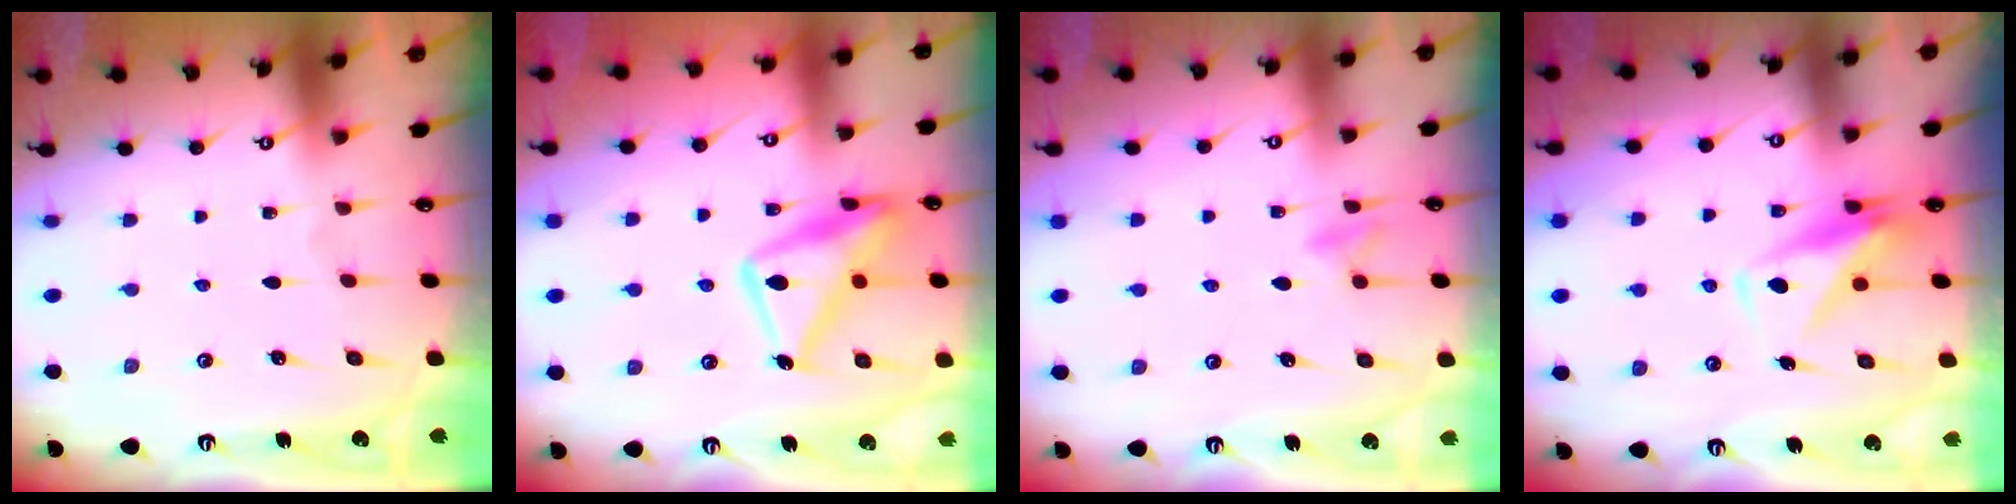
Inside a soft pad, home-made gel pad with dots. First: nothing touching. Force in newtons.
{"total": 16.3, "press": 16.2, "slide": 1.4}
{"total": 7.0, "press": 7.0, "slide": 1.0}
{"total": 8.1, "press": 8.1, "slide": 0.4}